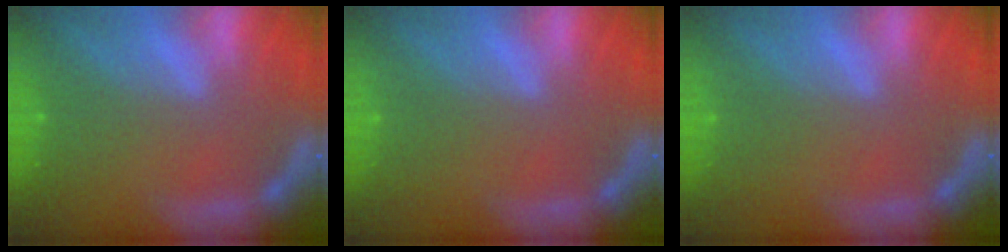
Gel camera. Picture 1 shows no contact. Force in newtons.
{"total": 0.0}
{"total": 0.0}